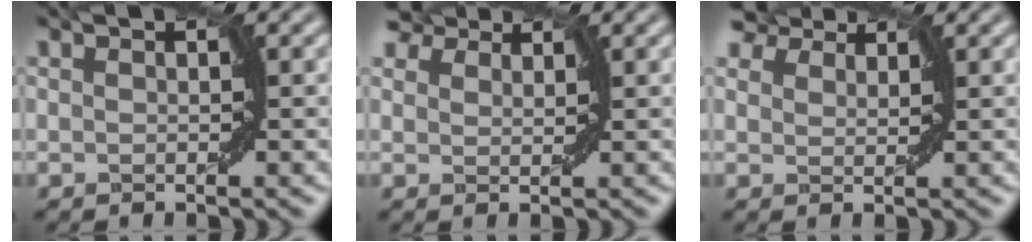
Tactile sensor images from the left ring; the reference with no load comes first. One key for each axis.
{"total": 5.4, "fx": 4.3, "fy": 2.5, "fz": 2.1, "tx": -0.058, "ty": 0.011, "tz": 0.070}
{"total": 6.2, "fx": 4.9, "fy": 2.8, "fz": 2.4, "tx": -0.067, "ty": 0.011, "tz": 0.082}